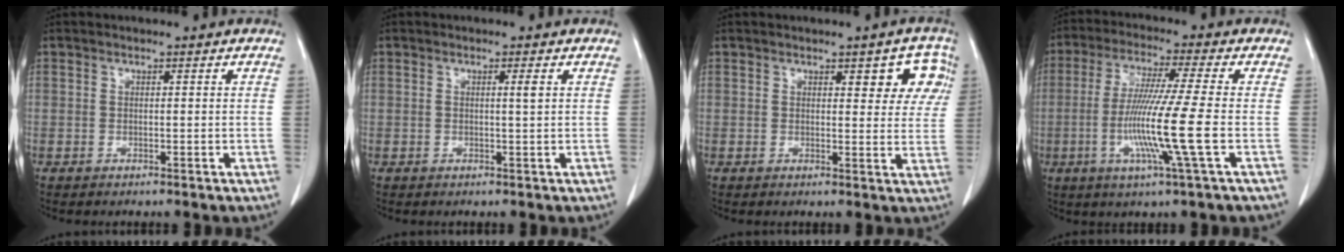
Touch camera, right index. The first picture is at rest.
{"total": 1.3, "force": [0.3, -0.2, 1.2], "torque": [-0.022, -0.001, 0.004]}
{"total": 6.2, "force": [2.8, 2.5, 5.0], "torque": [-0.038, 0.008, 0.028]}
{"total": 12.0, "force": [-2.7, -1.6, 11.6], "torque": [-0.232, -0.022, -0.057]}